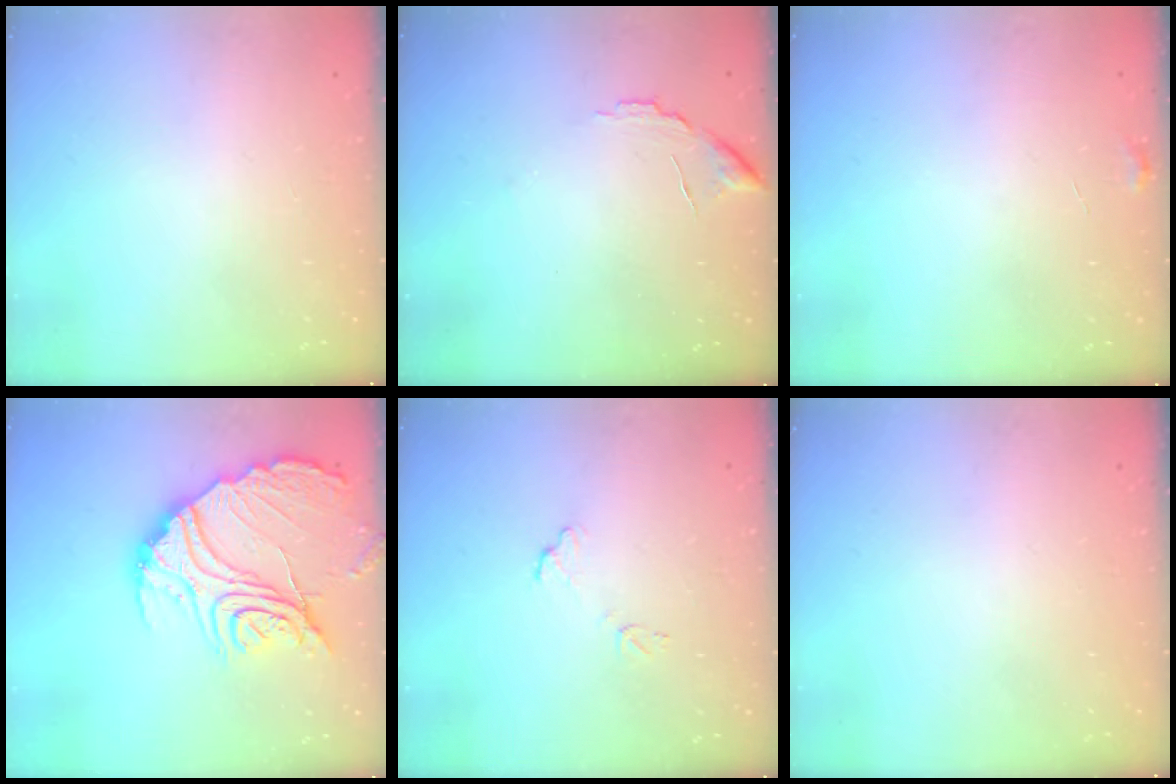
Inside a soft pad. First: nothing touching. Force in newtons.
{"total": 7.1, "press": 7.1, "slide": 0.5}
{"total": 5.7, "press": 5.7, "slide": 0.3}
{"total": 22.1, "press": 22.0, "slide": 1.8}
{"total": 6.4, "press": 6.4, "slide": 0.3}
{"total": 0.0}